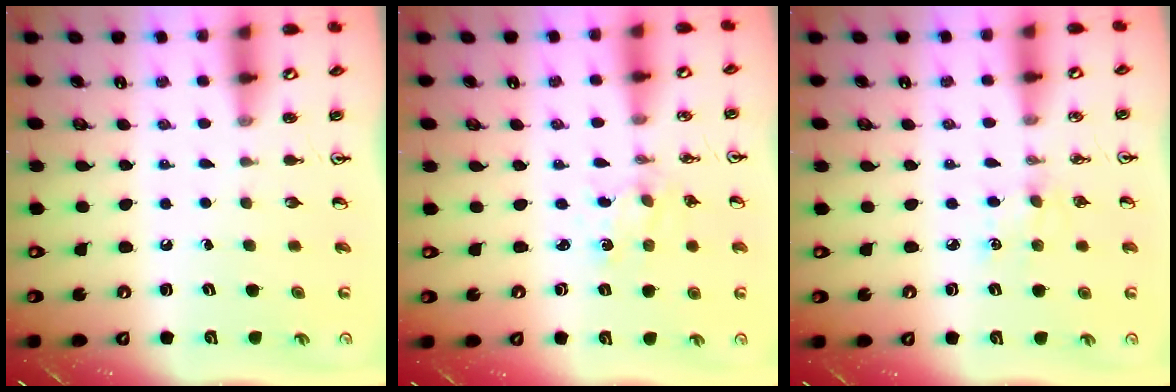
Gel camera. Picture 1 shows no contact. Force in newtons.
{"total": 0.7, "press": 0.7, "slide": 0.1}
{"total": 4.0, "press": 4.0, "slide": 0.5}